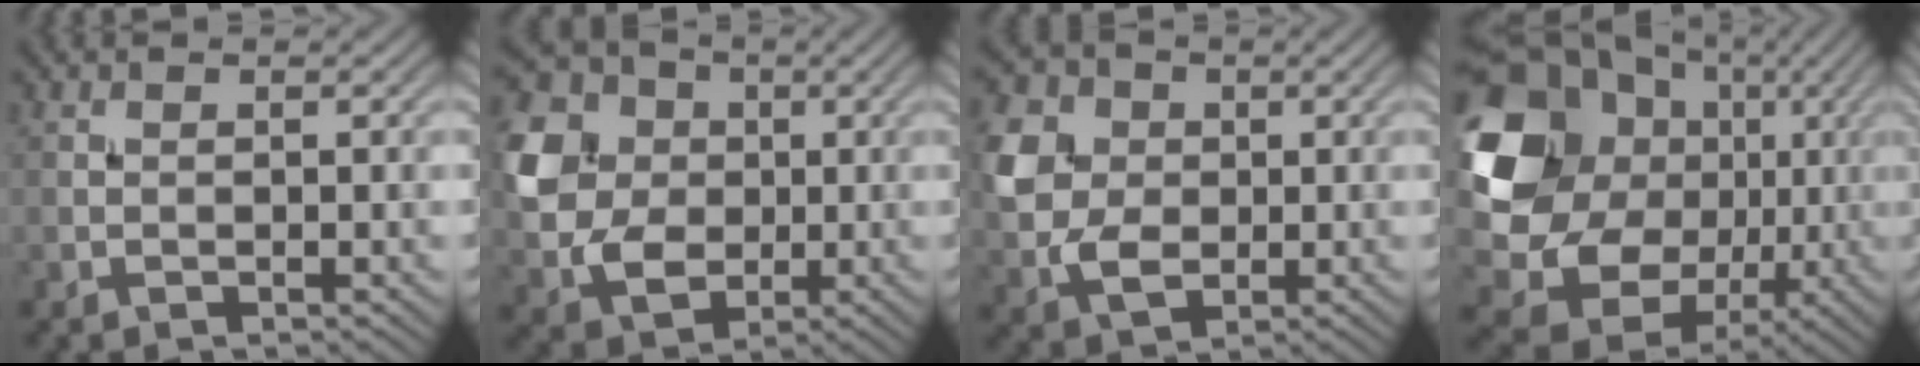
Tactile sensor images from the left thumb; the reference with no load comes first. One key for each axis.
{"total": 11.3, "fx": 1.1, "fy": 9.5, "fz": 6.1, "tx": -0.177, "ty": 0.003, "tz": 0.012}
{"total": 7.8, "fx": 0.6, "fy": 6.5, "fz": 4.4, "tx": -0.122, "ty": 0.002, "tz": 0.006}
{"total": 17.1, "fx": 1.6, "fy": 14.1, "fz": 9.5, "tx": -0.221, "ty": -0.008, "tz": 0.033}